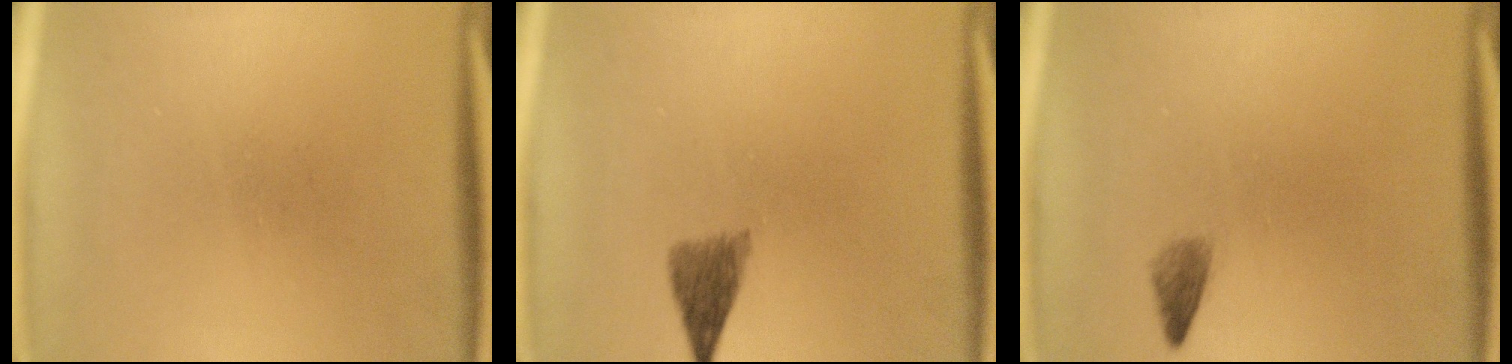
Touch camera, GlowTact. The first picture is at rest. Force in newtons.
{"total": 3.2}
{"total": 1.5}